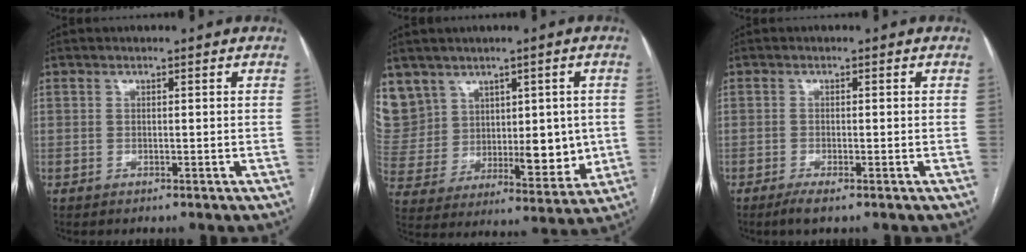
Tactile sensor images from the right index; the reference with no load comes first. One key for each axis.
{"total": 16.7, "fx": 7.0, "fy": 13.2, "fz": 7.5, "tx": -0.161, "ty": 0.054, "tz": 0.172}
{"total": 2.5, "fx": -1.6, "fy": 0.1, "fz": 1.9, "tx": -0.036, "ty": -0.007, "tz": -0.031}